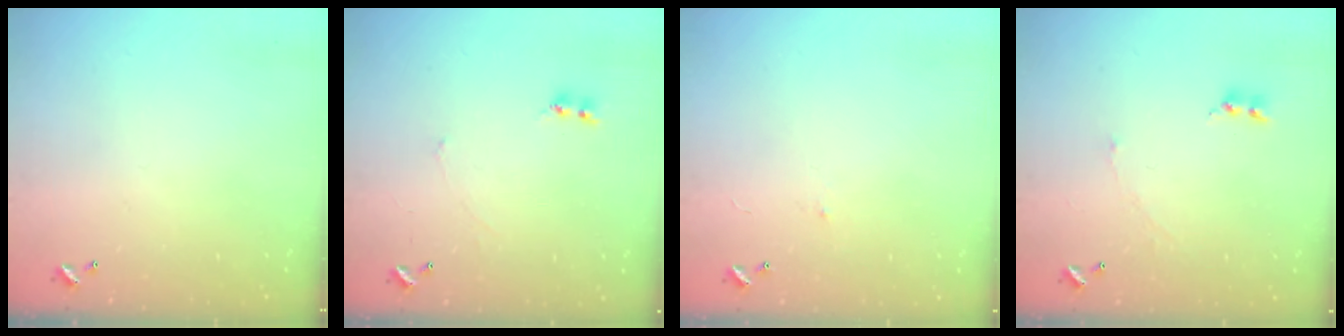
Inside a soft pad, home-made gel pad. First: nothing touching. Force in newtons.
{"total": 1.6, "press": 1.5, "slide": 0.5}
{"total": 0.6, "press": 0.0, "slide": 0.6}
{"total": 2.0, "press": 1.9, "slide": 0.7}